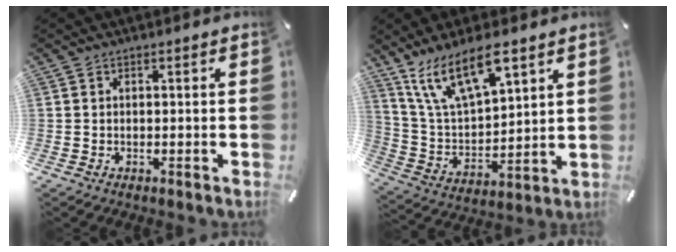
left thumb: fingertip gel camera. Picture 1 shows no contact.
{"total": 15.2, "force": [10.1, 6.2, 9.6], "torque": [-0.217, -0.044, 0.178]}